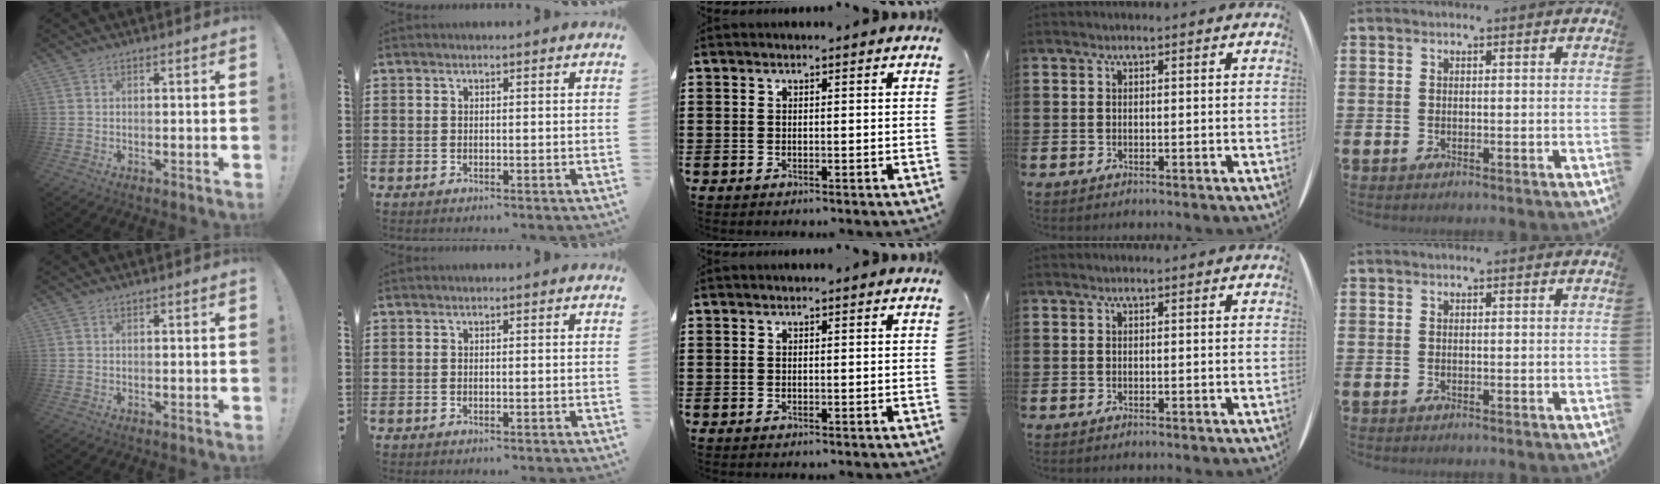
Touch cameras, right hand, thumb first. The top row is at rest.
{}